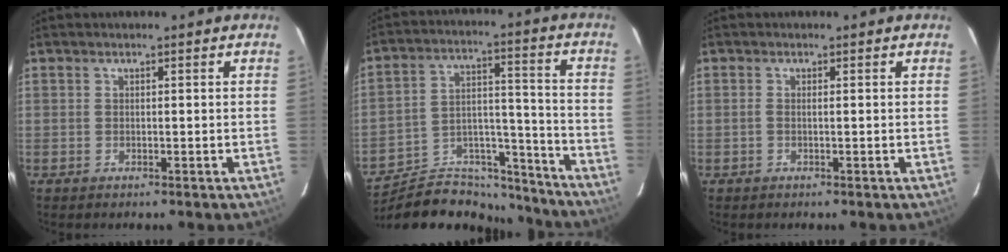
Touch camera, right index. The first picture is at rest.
{"total": 19.9, "force": [-17.9, 7.0, 5.1], "torque": [-0.085, 0.053, -0.262]}
{"total": 0.6, "force": [-0.1, -0.1, 0.6], "torque": [-0.012, 0.002, -0.005]}